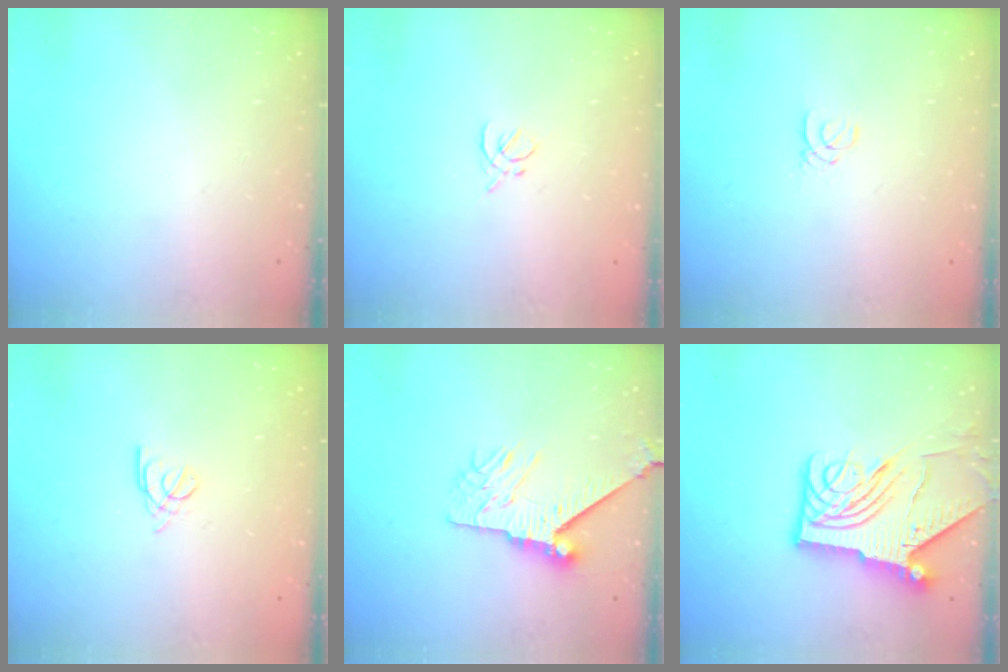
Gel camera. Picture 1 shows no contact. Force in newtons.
{"total": 2.0, "press": 1.9, "slide": 0.7}
{"total": 1.4, "press": 1.4, "slide": 0.1}
{"total": 2.2, "press": 2.1, "slide": 0.6}
{"total": 9.3, "press": 9.2, "slide": 1.1}
{"total": 12.4, "press": 12.3, "slide": 1.4}